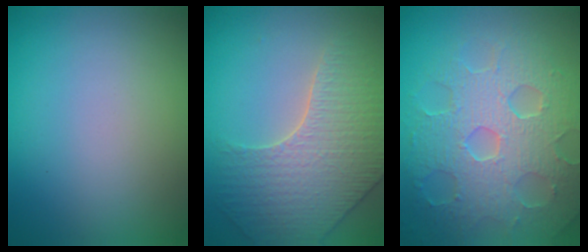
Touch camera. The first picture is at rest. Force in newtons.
{"total": 4.5, "press": 4.3, "slide": 1.1}
{"total": 8.6, "press": 6.1, "slide": 6.1}